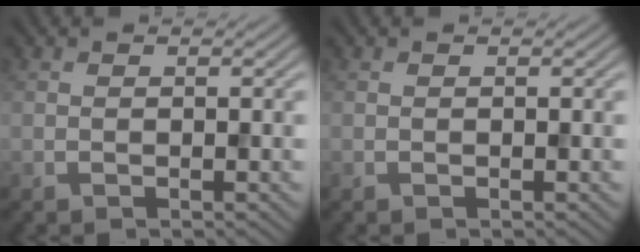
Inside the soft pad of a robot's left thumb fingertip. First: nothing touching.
{"total": 0.0}